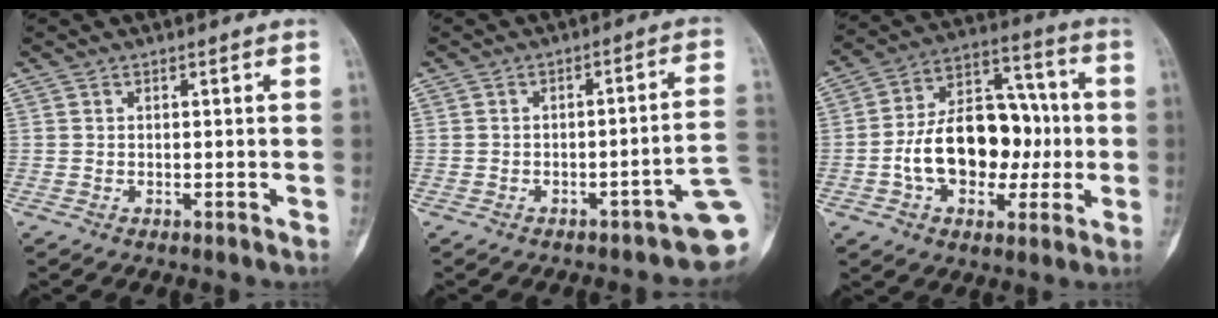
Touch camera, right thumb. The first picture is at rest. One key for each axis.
{"total": 9.2, "fx": -3.9, "fy": 2.1, "fz": 8.1, "tx": -0.084, "ty": 0.038, "tz": -0.048}
{"total": 18.5, "fx": -2.2, "fy": 12.2, "fz": 13.7, "tx": -0.188, "ty": 0.042, "tz": -0.032}